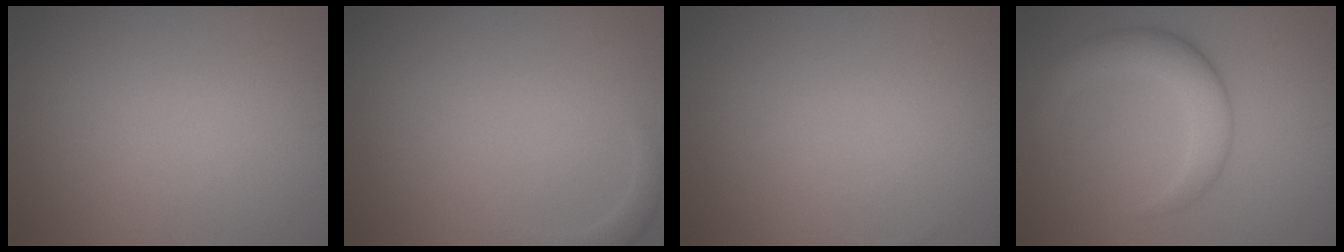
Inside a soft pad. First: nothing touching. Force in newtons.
{"total": 1.2, "press": 1.2, "slide": 0.2}
{"total": 0.0}
{"total": 4.8, "press": 4.8, "slide": 0.1}